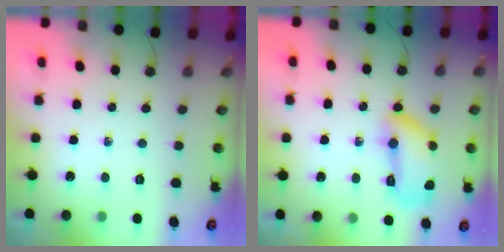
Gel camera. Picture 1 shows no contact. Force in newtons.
{"total": 13.2, "press": 13.2, "slide": 0.9}